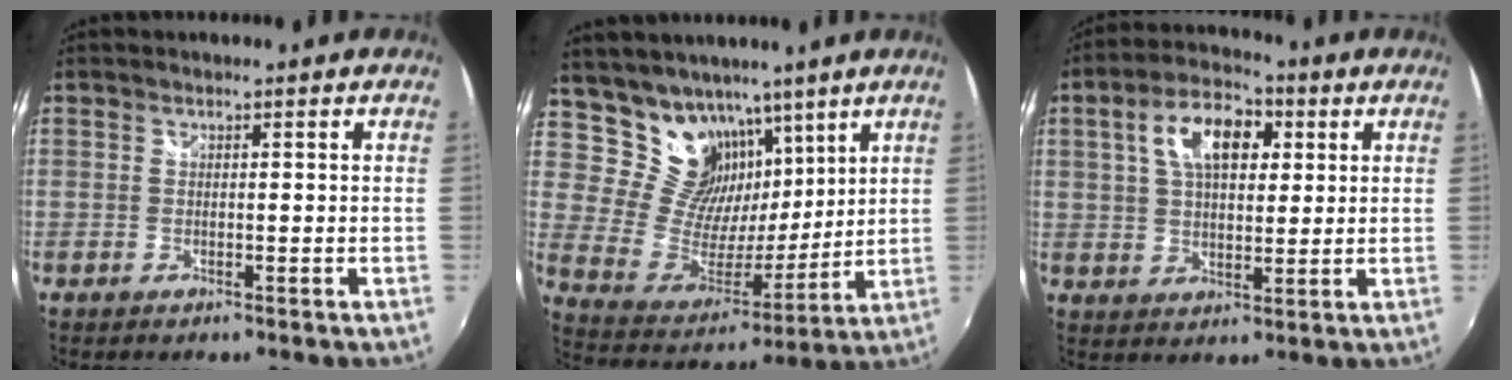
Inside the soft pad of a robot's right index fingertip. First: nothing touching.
{"total": 14.8, "force": [10.0, 9.4, 5.6], "torque": [-0.112, 0.006, 0.195]}
{"total": 11.2, "force": [3.7, 6.2, 8.6], "torque": [-0.152, 0.030, 0.059]}